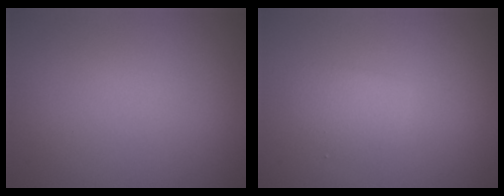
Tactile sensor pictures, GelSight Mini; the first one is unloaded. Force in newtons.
{"total": 1.7, "press": 1.7, "slide": 0.1}